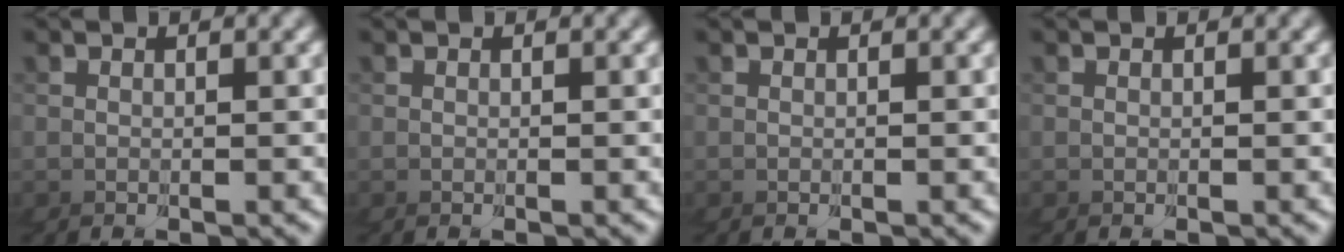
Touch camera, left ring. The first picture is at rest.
{"total": 0.0}
{"total": 0.0}
{"total": 0.0}